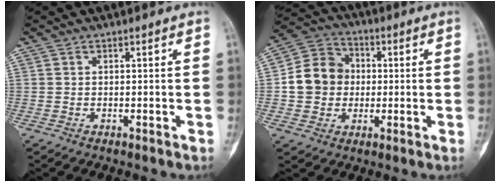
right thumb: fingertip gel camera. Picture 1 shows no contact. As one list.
[{"total": 11.2, "force": [-0.1, 9.9, 5.2], "torque": [-0.070, 0.022, -0.010]}]